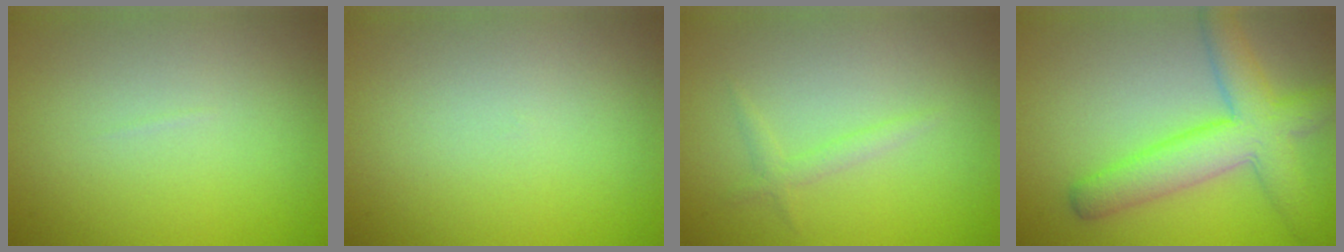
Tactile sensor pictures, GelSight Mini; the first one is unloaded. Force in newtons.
{"total": 0.0}
{"total": 1.1, "press": 1.1, "slide": 0.2}
{"total": 6.3, "press": 6.3, "slide": 0.3}